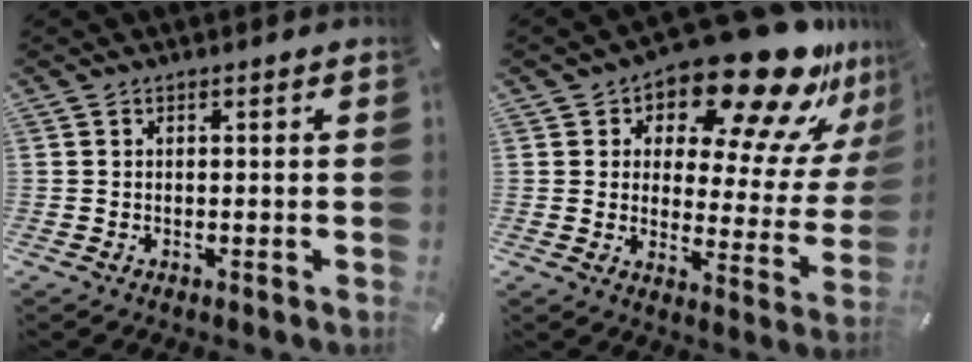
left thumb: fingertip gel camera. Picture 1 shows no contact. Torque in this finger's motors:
{"motor_torque": [1.97, 1.97, 1.46, -1.31, 0.33]}